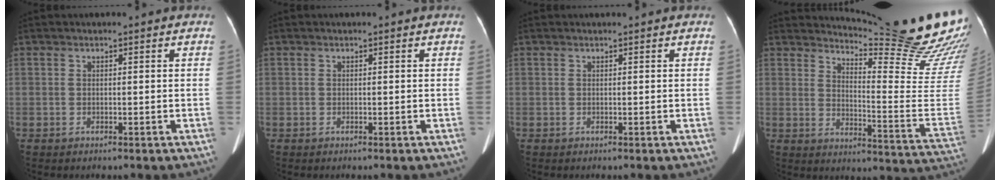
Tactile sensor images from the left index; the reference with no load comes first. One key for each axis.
{"total": 0.0}
{"total": 1.9, "fx": 1.8, "fy": 0.3, "fz": 0.6, "tx": -0.012, "ty": 0.023, "tz": 0.020}
{"total": 21.8, "fx": 19.8, "fy": -0.7, "fz": 9.1, "tx": -0.135, "ty": -0.142, "tz": 0.243}